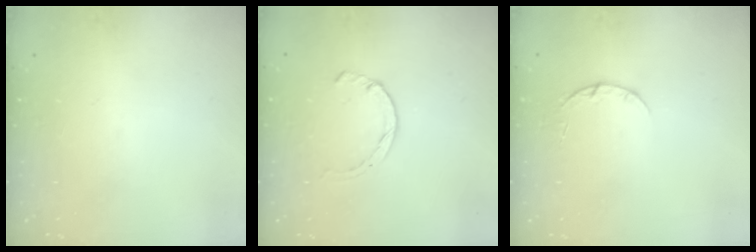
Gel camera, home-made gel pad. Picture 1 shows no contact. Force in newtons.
{"total": 2.3, "press": 2.3, "slide": 0.5}
{"total": 2.3, "press": 2.3, "slide": 0.3}